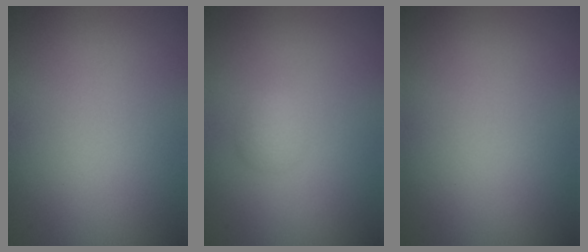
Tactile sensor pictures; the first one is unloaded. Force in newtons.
{"total": 1.3, "press": 1.3, "slide": 0.0}
{"total": 0.0}